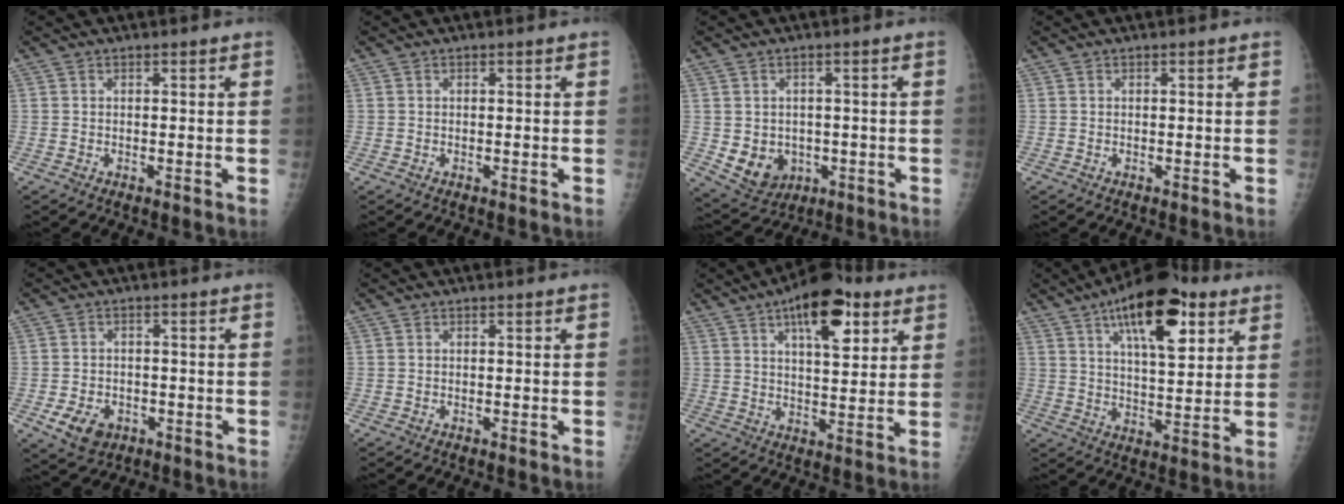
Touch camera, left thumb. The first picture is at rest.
{"total": 0.0}
{"total": 8.0, "force": [-1.4, 6.7, 4.1], "torque": [-0.045, 0.004, 0.000]}
{"total": 0.0}
{"total": 6.5, "force": [-2.7, 4.8, 3.4], "torque": [-0.054, 0.011, -0.036]}
{"total": 0.0}
{"total": 14.0, "force": [7.0, 5.9, 10.6], "torque": [-0.128, -0.018, 0.100]}
{"total": 17.7, "force": [8.8, 7.2, 13.6], "torque": [-0.177, -0.024, 0.135]}